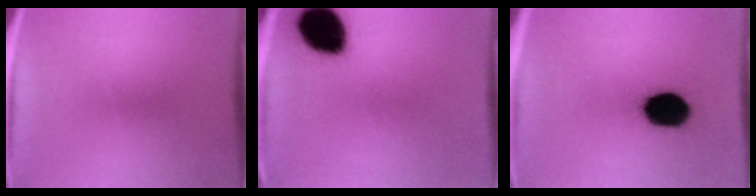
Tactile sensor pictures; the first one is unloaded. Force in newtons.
{"total": 16.5}
{"total": 15.6}